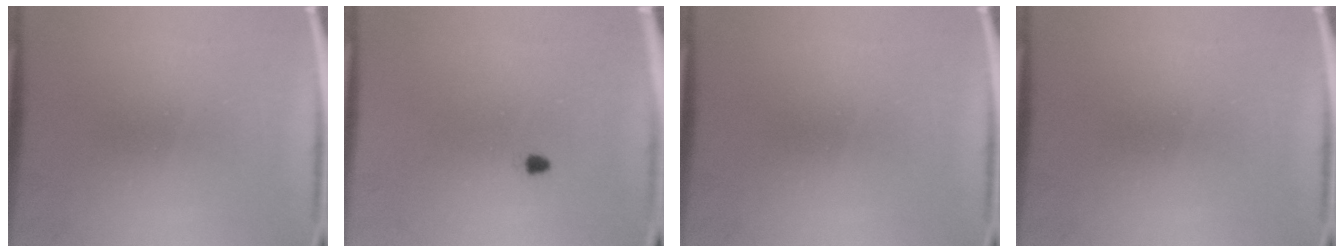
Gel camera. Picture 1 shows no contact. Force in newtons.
{"total": 0.8}
{"total": 0.0}
{"total": 0.0}